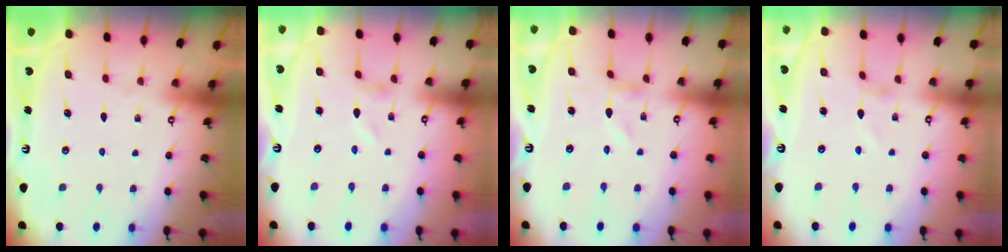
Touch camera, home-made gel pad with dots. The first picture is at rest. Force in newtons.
{"total": 1.1, "press": 1.1, "slide": 0.2}
{"total": 0.0}
{"total": 0.0}